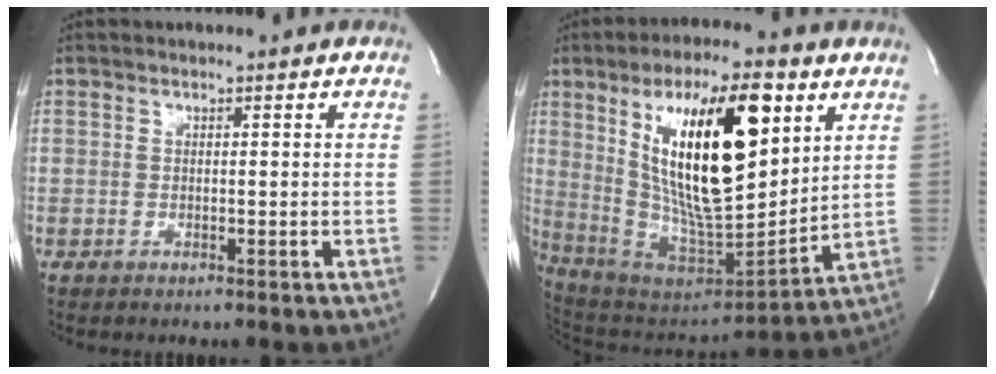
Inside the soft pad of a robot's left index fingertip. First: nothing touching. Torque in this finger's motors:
{"motor_torque": [1.48, -0.66, 1.05, 0.21]}